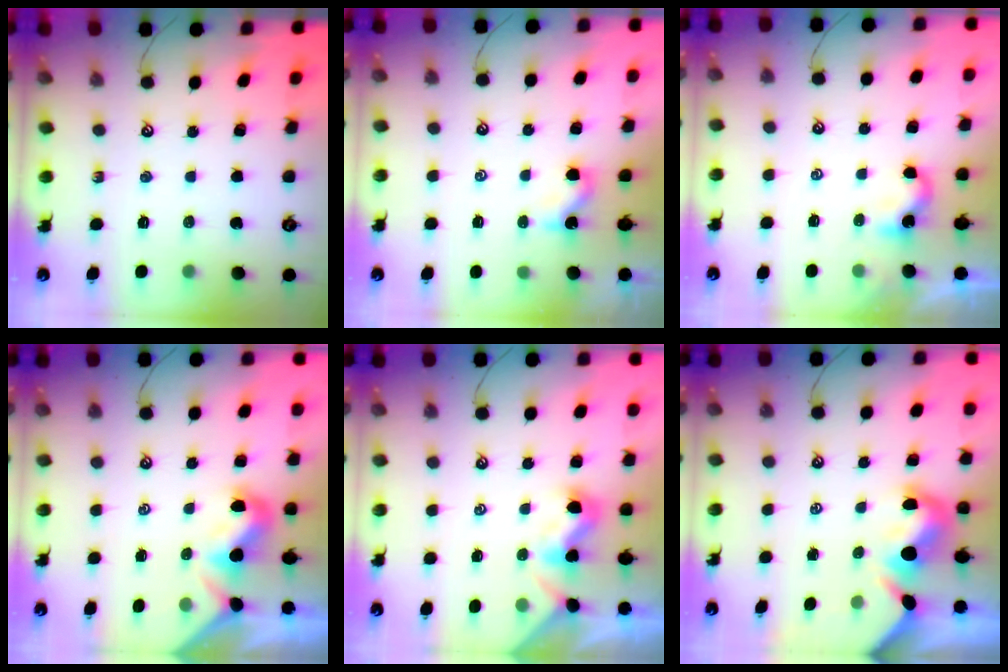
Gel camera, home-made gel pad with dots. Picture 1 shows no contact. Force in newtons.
{"total": 1.8, "press": 1.7, "slide": 0.3}
{"total": 2.1, "press": 2.1, "slide": 0.4}
{"total": 1.0, "press": 0.8, "slide": 0.5}
{"total": 0.7, "press": 0.6, "slide": 0.3}
{"total": 3.3, "press": 3.1, "slide": 1.2}